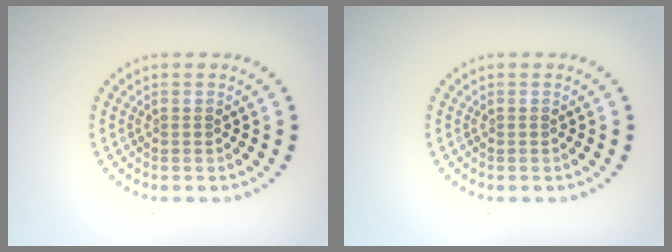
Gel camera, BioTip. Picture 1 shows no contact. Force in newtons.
{"total": 0.0}